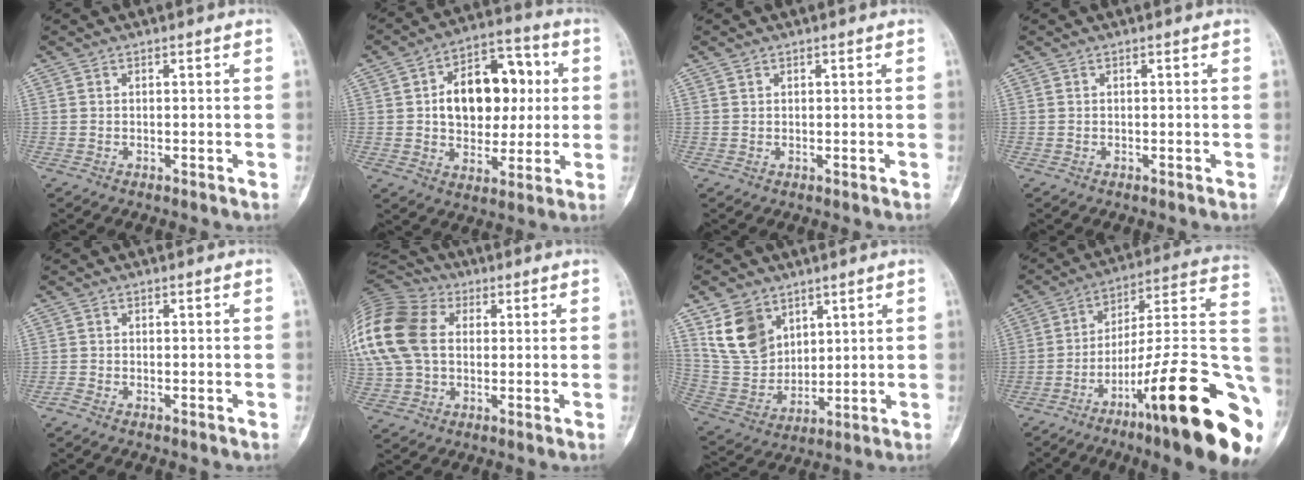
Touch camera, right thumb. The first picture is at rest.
{"total": 16.9, "force": [2.3, 11.4, 12.2], "torque": [-0.137, 0.023, 0.035]}
{"total": 0.5, "force": [0.4, 0.3, 0.1], "torque": [0.000, -0.001, 0.007]}
{"total": 0.0}
{"total": 1.0, "force": [-0.8, 0.3, 0.4], "torque": [-0.013, 0.002, -0.019]}
{"total": 22.9, "force": [4.3, 16.4, 15.4], "torque": [-0.365, 0.046, 0.082]}
{"total": 12.6, "force": [6.6, 8.9, 6.0], "torque": [-0.090, -0.032, 0.148]}
{"total": 29.1, "force": [-11.2, 5.7, 26.2], "torque": [-0.299, 0.062, -0.166]}